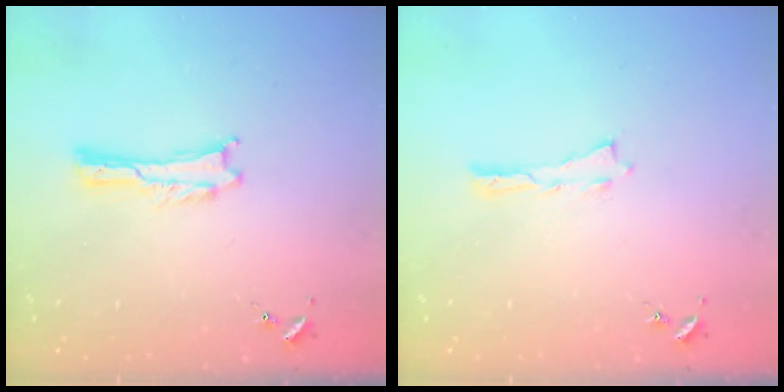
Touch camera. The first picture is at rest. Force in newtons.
{"total": 0.0}